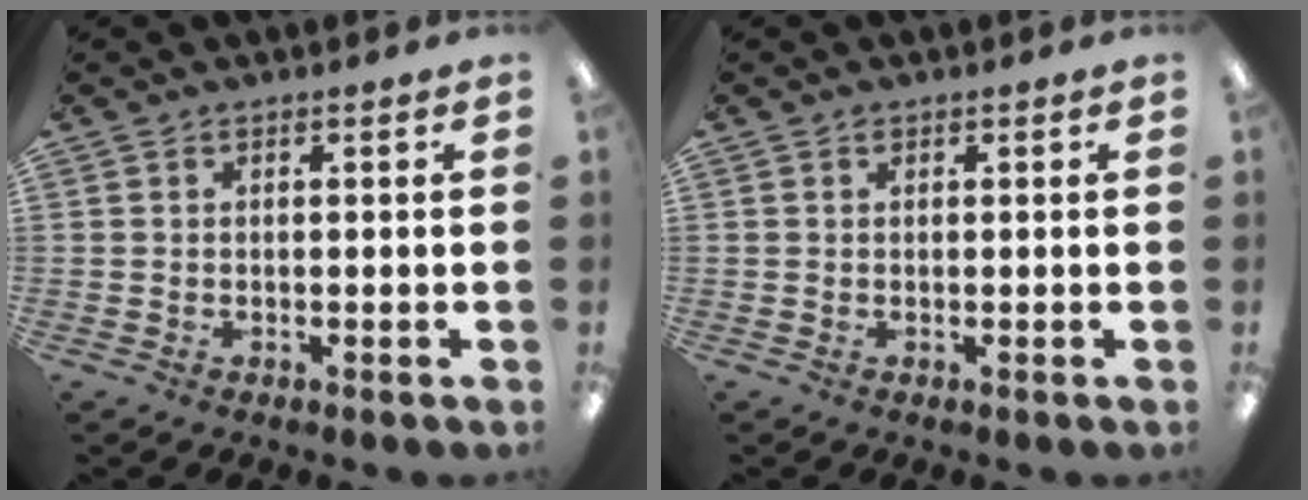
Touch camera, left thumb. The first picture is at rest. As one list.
[{"total": 0.5, "force": [0.4, 0.3, 0.2], "torque": [-0.005, 0.003, 0.007]}]